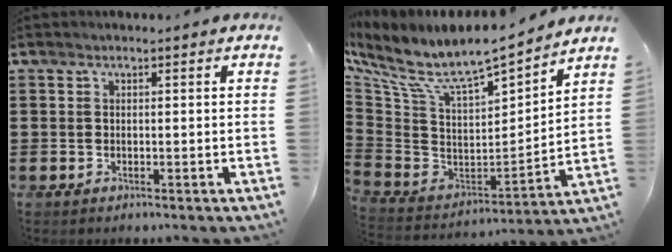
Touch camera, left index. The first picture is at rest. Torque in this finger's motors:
{"motor_torque": [2.14, 0.00, 1.00, 0.21]}